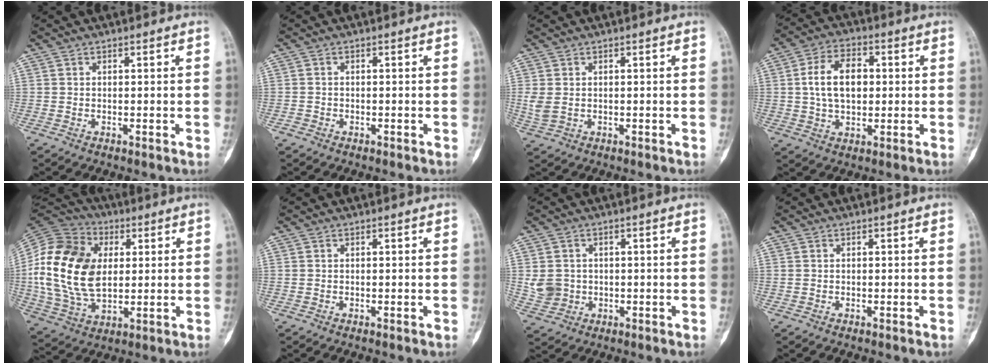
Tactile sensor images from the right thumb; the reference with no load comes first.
{"total": 0.9, "force": [-0.6, 0.7, 0.0], "torque": [0.000, 0.004, -0.015]}
{"total": 2.8, "force": [0.1, 1.9, 2.0], "torque": [-0.061, 0.002, 0.007]}
{"total": 10.3, "force": [1.0, 6.5, 7.9], "torque": [-0.124, 0.008, 0.018]}
{"total": 21.9, "force": [2.2, 14.5, 16.2], "torque": [-0.323, -0.004, 0.041]}
{"total": 0.0}
{"total": 4.8, "force": [0.2, 4.4, 2.0], "torque": [-0.021, 0.002, 0.009]}
{"total": 0.0}